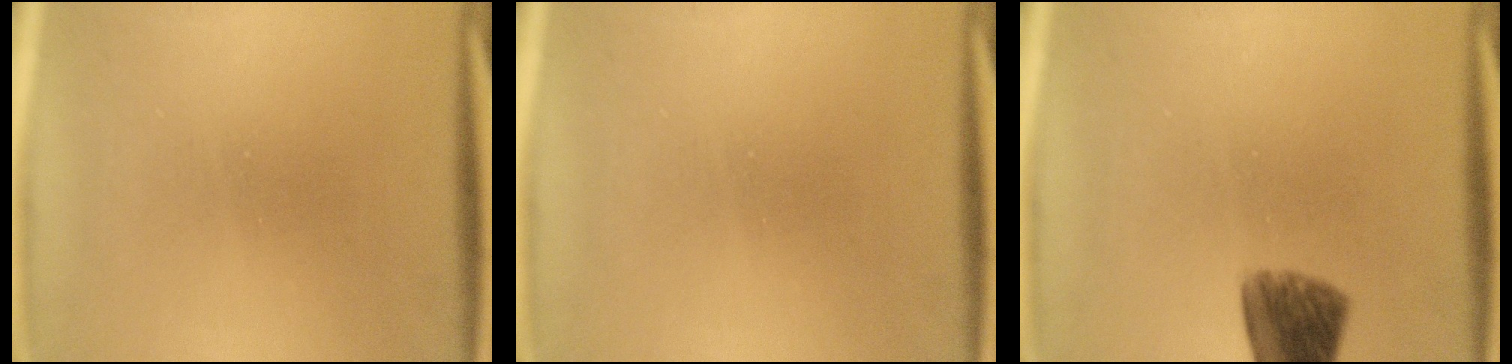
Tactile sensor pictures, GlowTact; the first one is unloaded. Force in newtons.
{"total": 0.0}
{"total": 7.5}